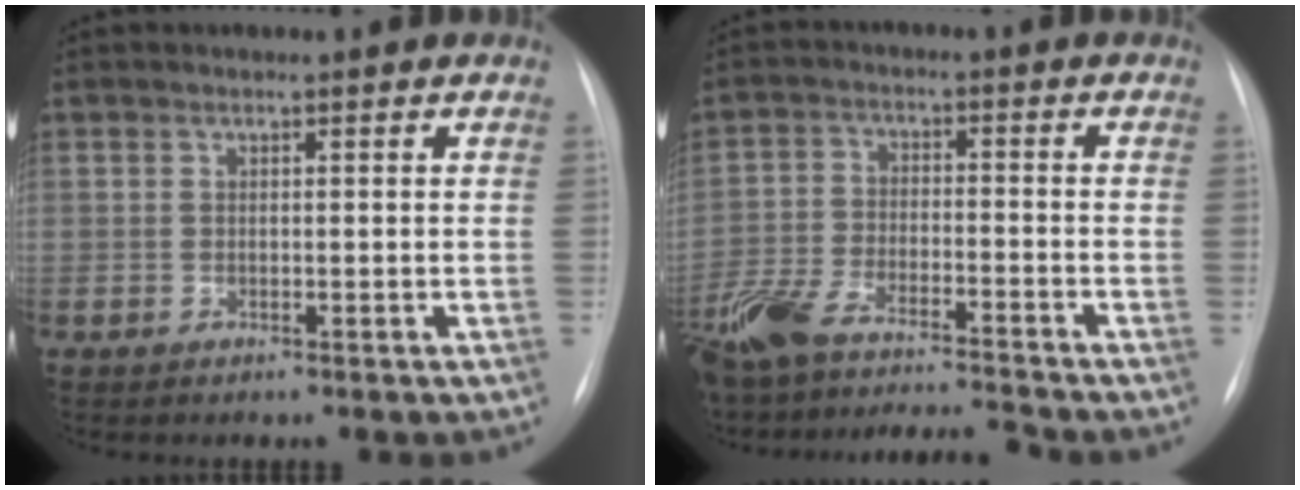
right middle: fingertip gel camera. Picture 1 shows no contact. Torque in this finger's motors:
{"motor_torque": [0.88, -0.79, 0.27, 0.10]}